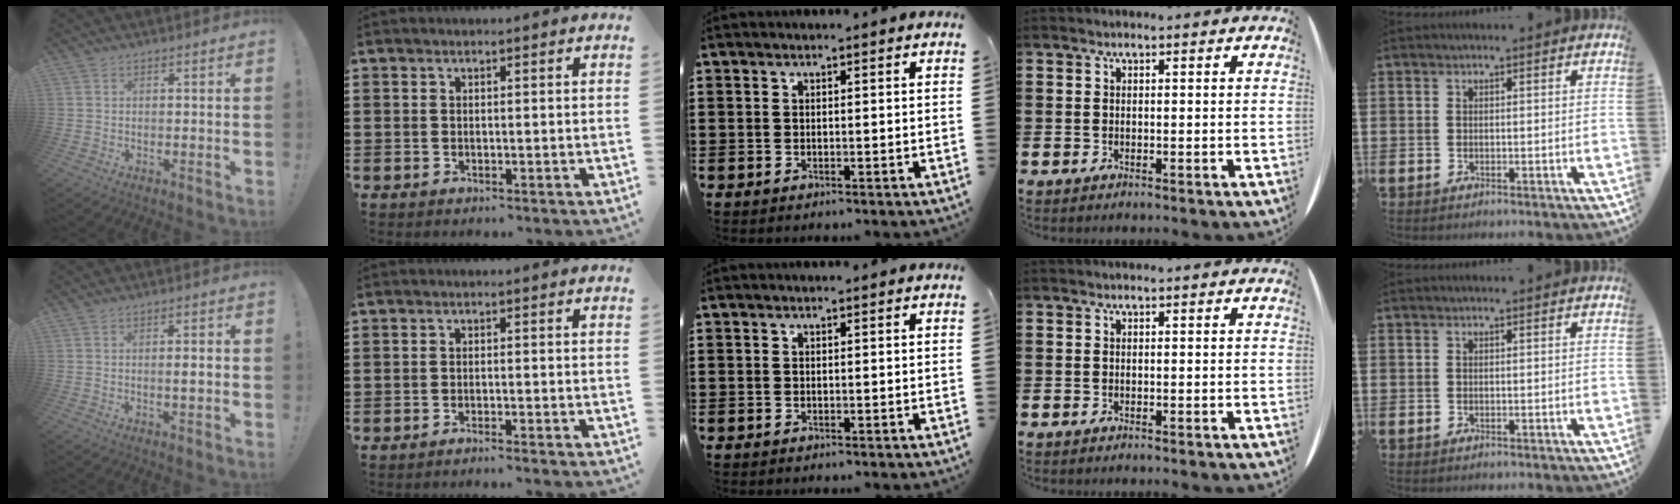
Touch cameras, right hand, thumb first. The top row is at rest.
{"thumb": {"total": 2.6, "force": [-0.3, 0.0, 2.5], "torque": [-0.030, -0.007, -0.011]}, "index": {"total": 1.7, "force": [-1.6, -0.5, 0.3], "torque": [-0.005, 0.001, -0.032]}}